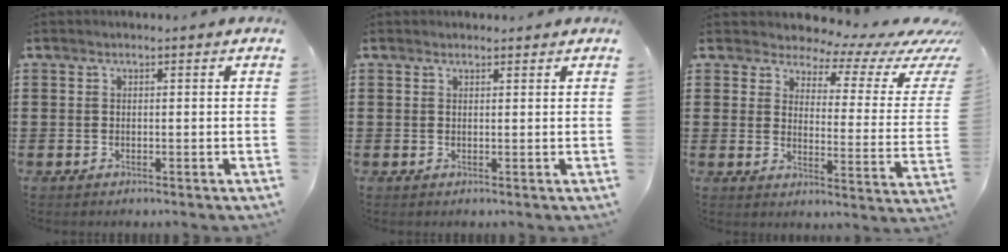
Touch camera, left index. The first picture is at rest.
{"total": 0.9, "force": [0.8, 0.4, 0.1], "torque": [-0.004, 0.002, 0.016]}
{"total": 4.6, "force": [3.9, 1.9, 1.7], "torque": [-0.041, -0.034, 0.060]}